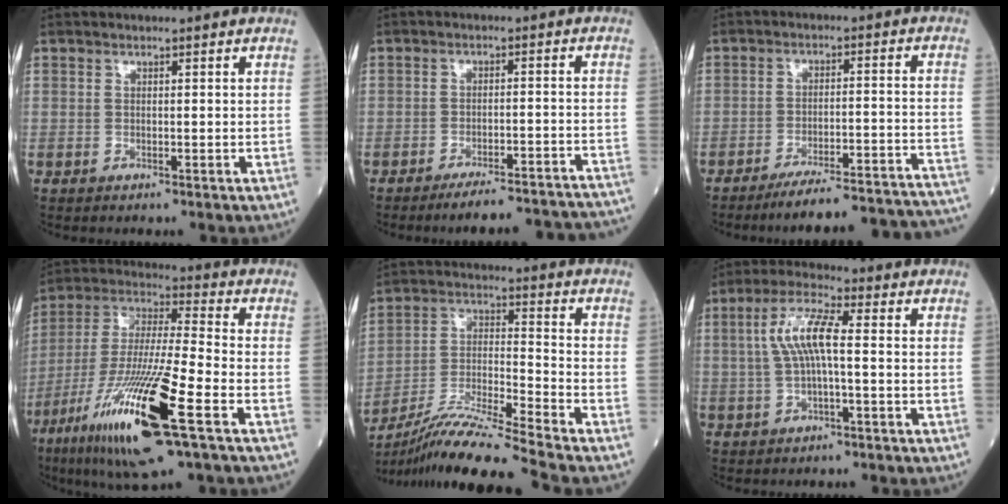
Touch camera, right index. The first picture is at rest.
{"total": 13.5, "force": [-12.9, 1.2, 3.8], "torque": [-0.028, 0.012, -0.147]}
{"total": 22.2, "force": [-21.0, -0.1, 7.3], "torque": [-0.040, -0.001, -0.271]}
{"total": 20.7, "force": [-9.4, 1.5, 18.3], "torque": [-0.379, -0.043, -0.172]}
{"total": 15.0, "force": [-12.8, -2.0, 7.5], "torque": [-0.144, -0.013, -0.233]}
{"total": 7.3, "force": [0.5, 1.3, 7.2], "torque": [-0.153, 0.018, 0.007]}